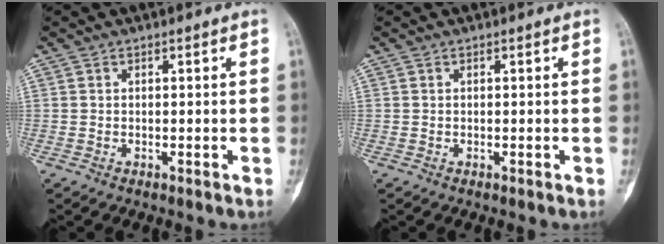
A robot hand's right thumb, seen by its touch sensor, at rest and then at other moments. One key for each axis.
{"total": 0.0}